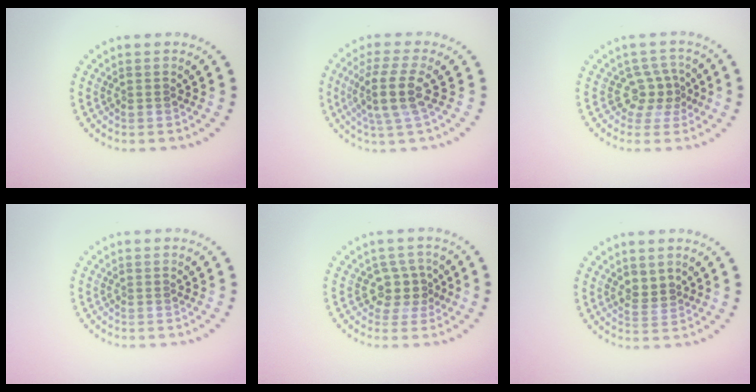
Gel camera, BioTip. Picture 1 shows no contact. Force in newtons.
{"total": 3.9, "press": 3.2, "slide": 2.4}
{"total": 2.5, "press": 1.9, "slide": 1.7}
{"total": 0.0}
{"total": 2.5, "press": 1.9, "slide": 1.6}
{"total": 1.8, "press": 1.6, "slide": 0.8}